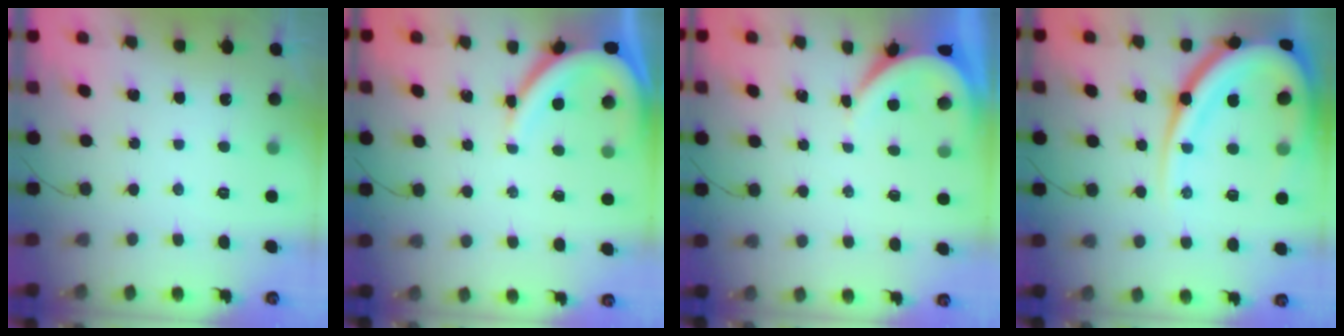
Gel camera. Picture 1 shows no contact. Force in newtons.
{"total": 9.0, "press": 9.0, "slide": 1.0}
{"total": 3.5, "press": 3.5, "slide": 0.4}
{"total": 22.1, "press": 22.0, "slide": 2.0}